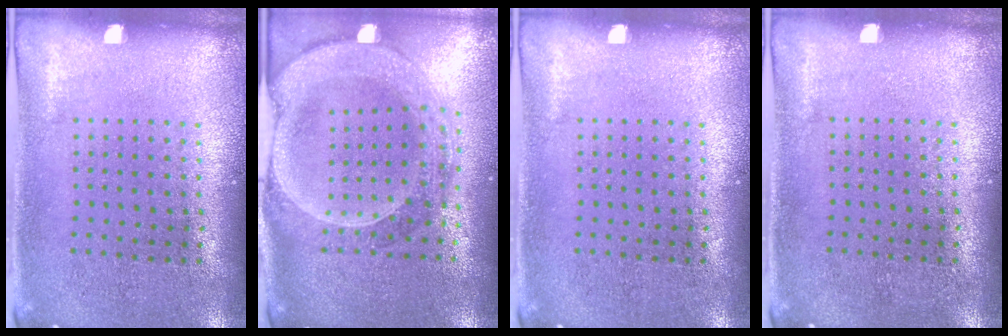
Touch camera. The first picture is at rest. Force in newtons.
{"total": 2.7, "press": 2.4, "slide": 1.1}
{"total": 0.0}
{"total": 0.0}